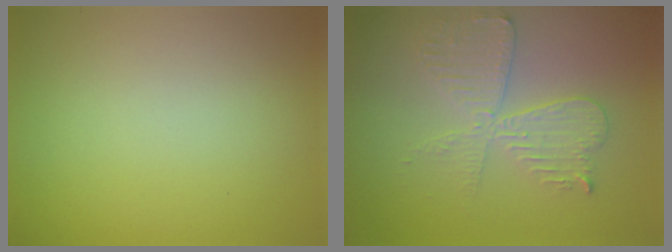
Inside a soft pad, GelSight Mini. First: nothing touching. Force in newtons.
{"total": 3.9, "press": 3.9, "slide": 0.6}